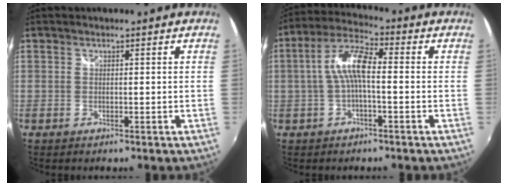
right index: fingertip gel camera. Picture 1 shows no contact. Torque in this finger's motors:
{"motor_torque": [1.05, -0.19, 0.72, 0.17]}